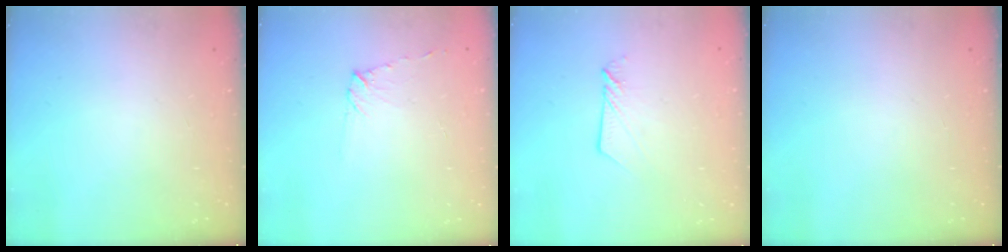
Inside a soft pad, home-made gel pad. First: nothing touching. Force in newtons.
{"total": 5.3, "press": 5.3, "slide": 0.6}
{"total": 4.5, "press": 4.5, "slide": 0.3}
{"total": 0.0}